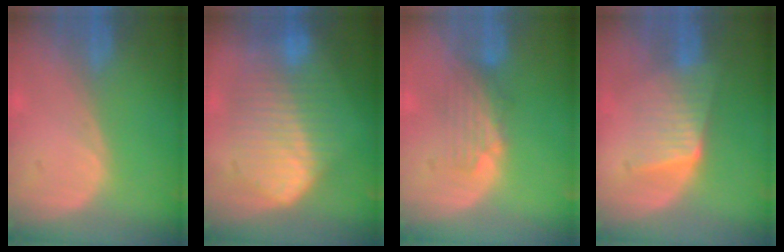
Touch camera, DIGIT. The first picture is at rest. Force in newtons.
{"total": 10.3, "press": 10.2, "slide": 0.7}
{"total": 4.0, "press": 3.6, "slide": 1.8}
{"total": 6.8, "press": 5.9, "slide": 3.3}